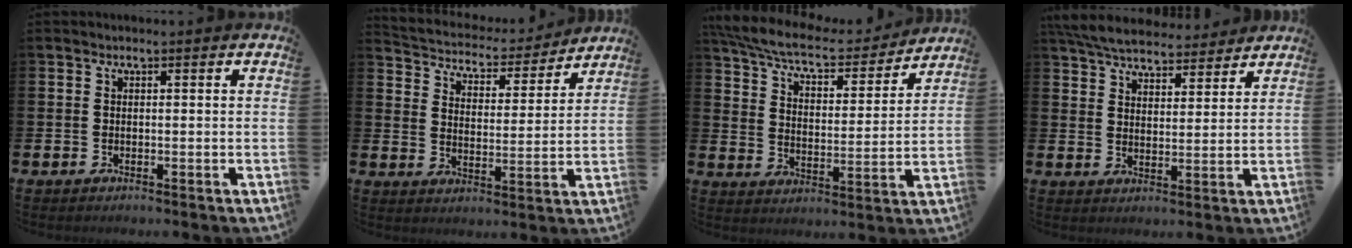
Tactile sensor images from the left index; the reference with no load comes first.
{"total": 4.8, "force": [4.5, 1.4, 0.2], "torque": [-0.036, -0.042, 0.072]}
{"total": 8.1, "force": [7.3, 1.5, 3.0], "torque": [-0.099, -0.047, 0.124]}
{"total": 6.5, "force": [6.3, 1.4, 1.3], "torque": [-0.047, -0.031, 0.113]}